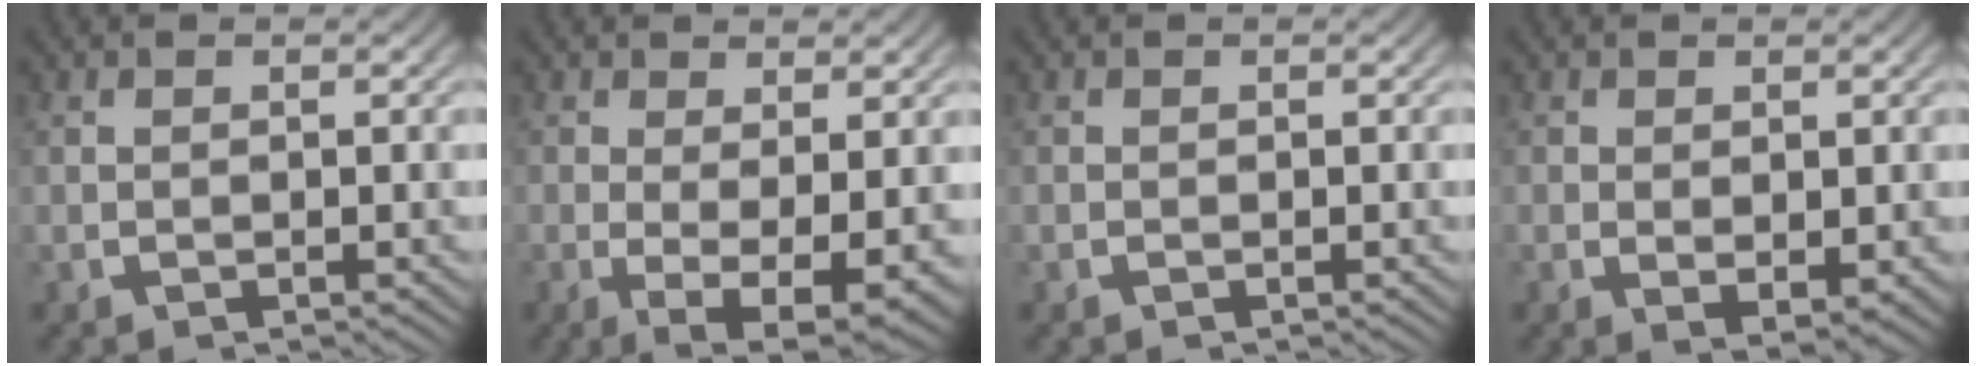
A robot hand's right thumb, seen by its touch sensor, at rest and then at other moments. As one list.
[{"total": 6.6, "force": [-1.8, 3.2, 5.5], "torque": [-0.095, -0.033, -0.018]}, {"total": 0.0}, {"total": 1.8, "force": [0.1, 1.2, 1.3], "torque": [-0.018, -0.005, 0.003]}]